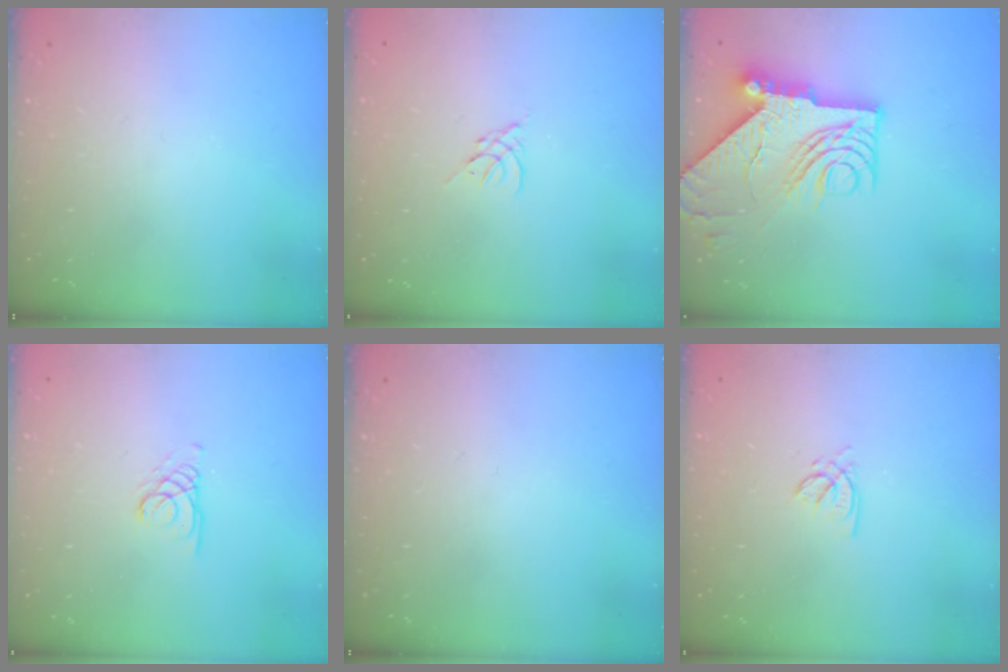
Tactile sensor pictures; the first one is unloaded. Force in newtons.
{"total": 1.8, "press": 1.7, "slide": 0.5}
{"total": 17.7, "press": 17.6, "slide": 1.7}
{"total": 1.7, "press": 1.7, "slide": 0.2}
{"total": 0.0}
{"total": 1.5, "press": 1.5, "slide": 0.2}